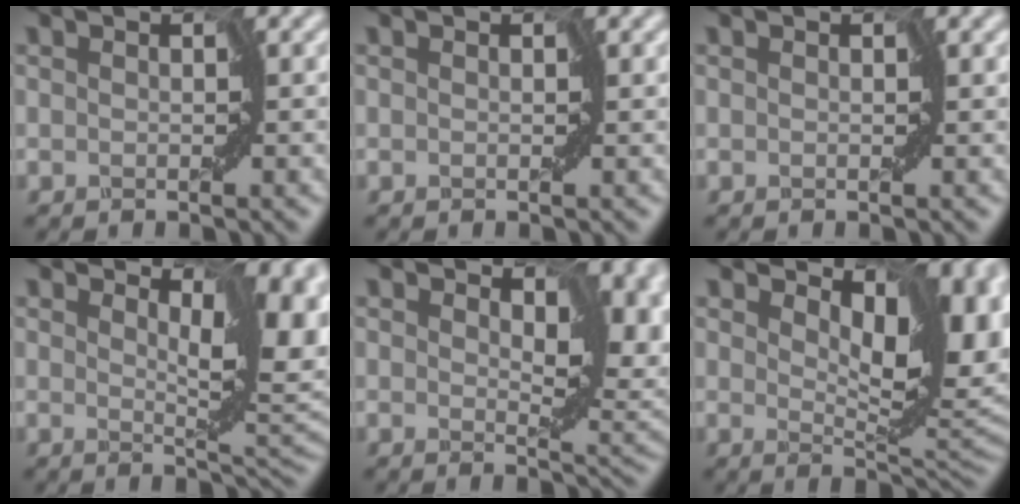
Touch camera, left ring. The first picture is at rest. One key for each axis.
{"total": 0.0}
{"total": 0.0}
{"total": 7.9, "fx": 1.6, "fy": 3.4, "fz": 7.0, "tx": -0.109, "ty": -0.004, "tz": 0.030}
{"total": 8.5, "fx": 1.9, "fy": 4.3, "fz": 7.1, "tx": -0.102, "ty": -0.004, "tz": 0.030}
{"total": 10.5, "fx": 2.4, "fy": 5.5, "fz": 8.6, "tx": -0.121, "ty": -0.012, "tz": 0.043}